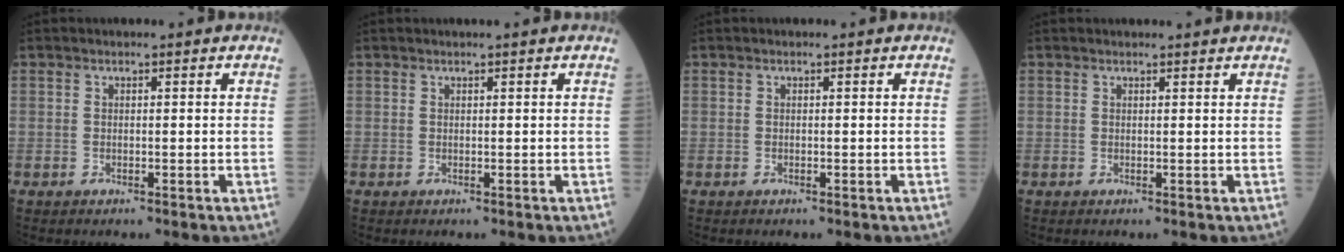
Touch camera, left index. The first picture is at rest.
{"total": 1.3, "force": [1.0, -0.1, 0.8], "torque": [-0.009, 0.009, 0.017]}
{"total": 0.0}
{"total": 2.5, "force": [2.4, -0.2, 0.6], "torque": [-0.008, 0.008, 0.026]}